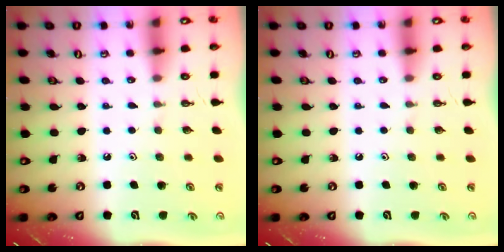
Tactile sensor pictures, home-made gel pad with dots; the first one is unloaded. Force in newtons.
{"total": 0.0}